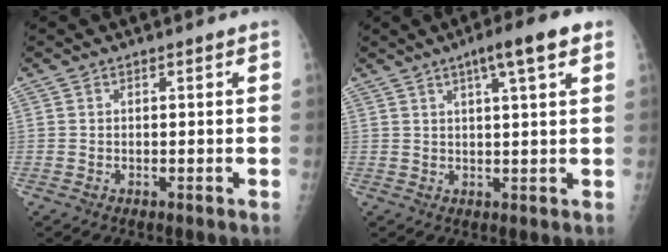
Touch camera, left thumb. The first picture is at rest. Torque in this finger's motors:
{"motor_torque": [1.20, 0.38, 0.52, -0.46, 0.04]}